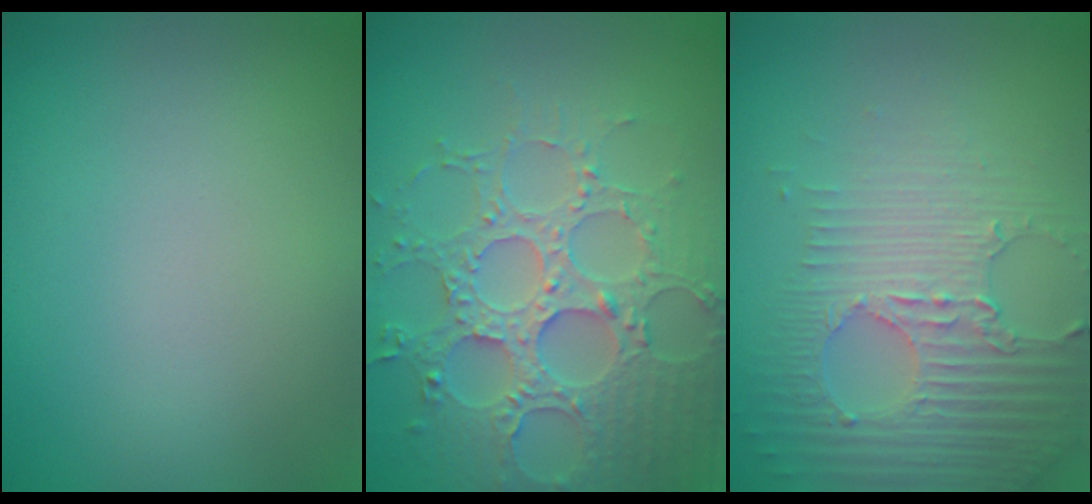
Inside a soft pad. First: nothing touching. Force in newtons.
{"total": 5.8, "press": 5.2, "slide": 2.5}
{"total": 4.3, "press": 4.0, "slide": 1.5}